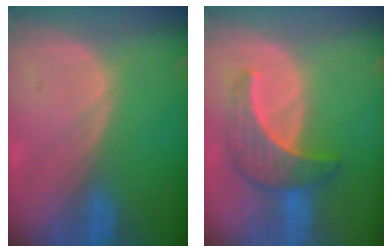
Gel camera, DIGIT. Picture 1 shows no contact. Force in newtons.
{"total": 6.6, "press": 6.5, "slide": 0.9}